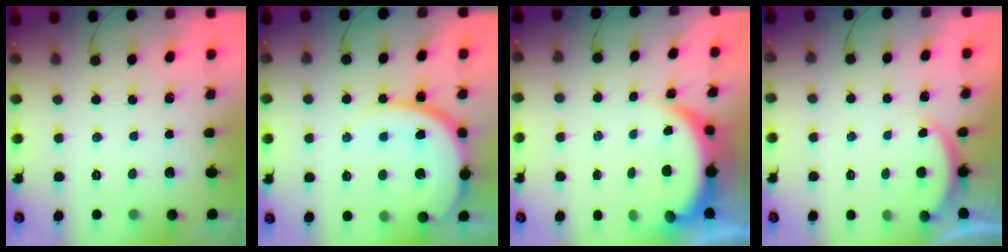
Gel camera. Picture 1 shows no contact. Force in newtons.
{"total": 13.7, "press": 13.7, "slide": 1.4}
{"total": 6.4, "press": 6.3, "slide": 0.8}
{"total": 1.9, "press": 1.8, "slide": 0.5}